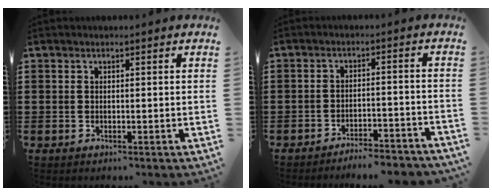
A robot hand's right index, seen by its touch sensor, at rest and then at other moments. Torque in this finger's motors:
{"motor_torque": [1.20, 0.95, 0.32, 0.12]}